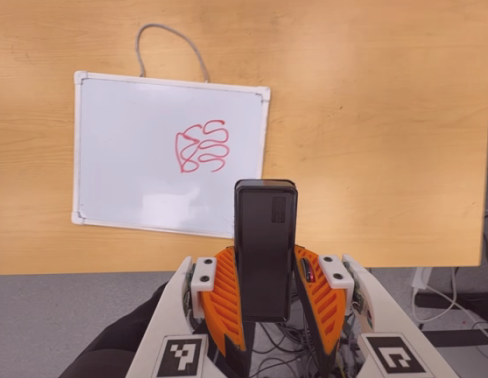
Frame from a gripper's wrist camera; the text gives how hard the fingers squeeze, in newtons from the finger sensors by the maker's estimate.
{"total": 4.2, "left": 2.8, "right": 5.6}